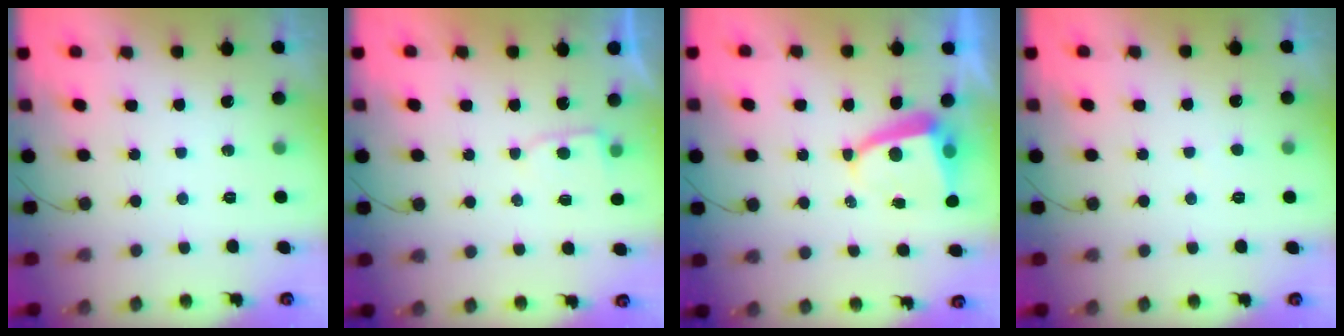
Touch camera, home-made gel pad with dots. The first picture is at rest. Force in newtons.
{"total": 2.8, "press": 2.8, "slide": 0.4}
{"total": 6.1, "press": 6.1, "slide": 0.7}
{"total": 2.6, "press": 2.6, "slide": 0.1}